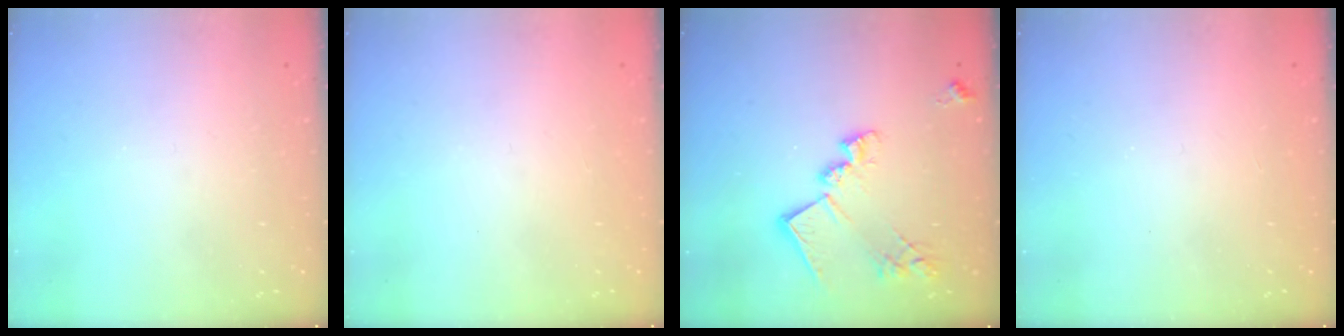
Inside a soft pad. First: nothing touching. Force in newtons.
{"total": 1.1, "press": 1.0, "slide": 0.1}
{"total": 16.3, "press": 16.3, "slide": 0.8}
{"total": 1.0, "press": 1.0, "slide": 0.1}